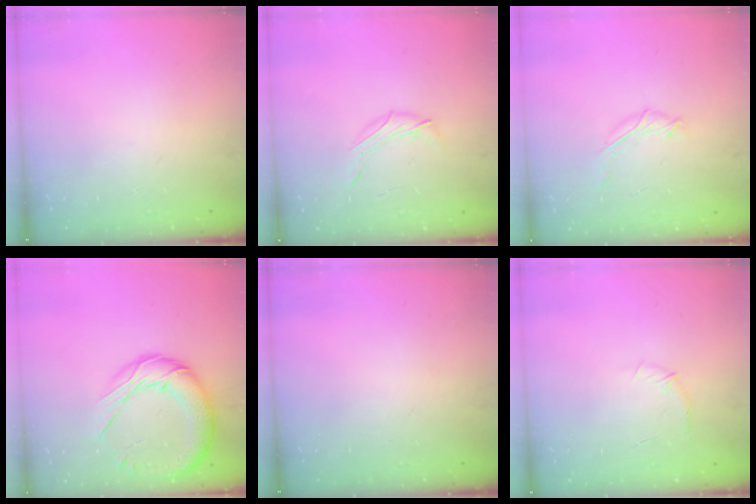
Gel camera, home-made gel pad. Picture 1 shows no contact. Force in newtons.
{"total": 6.8, "press": 6.8, "slide": 0.5}
{"total": 4.7, "press": 4.6, "slide": 0.9}
{"total": 16.6, "press": 16.4, "slide": 2.3}
{"total": 0.0}
{"total": 5.5, "press": 5.3, "slide": 1.5}